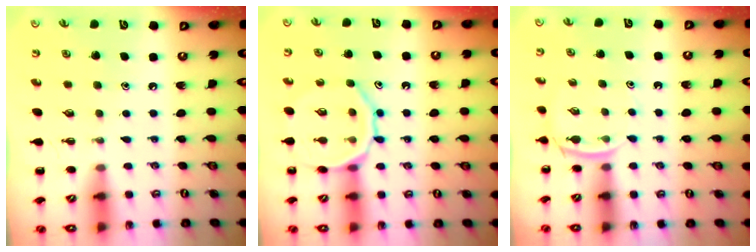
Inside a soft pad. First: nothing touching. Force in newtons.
{"total": 12.8, "press": 12.7, "slide": 1.6}
{"total": 3.4, "press": 3.1, "slide": 1.2}